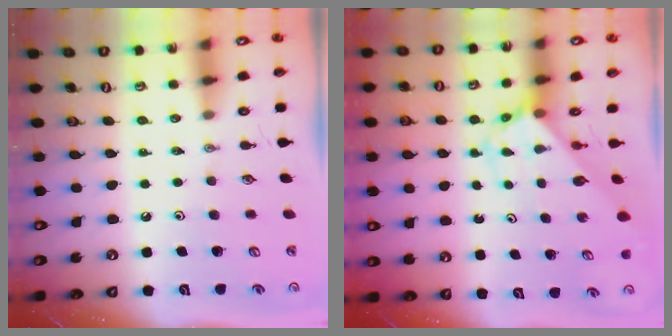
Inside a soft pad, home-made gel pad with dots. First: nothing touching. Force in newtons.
{"total": 2.7, "press": 2.7, "slide": 0.1}